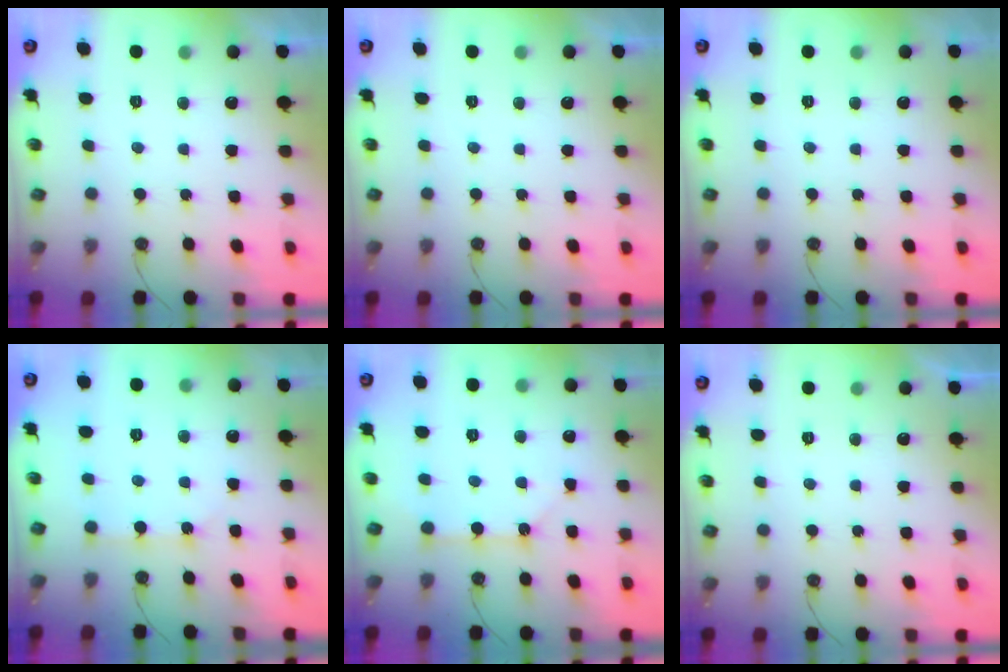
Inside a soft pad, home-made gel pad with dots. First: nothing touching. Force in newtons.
{"total": 0.0}
{"total": 0.0}
{"total": 2.4, "press": 2.4, "slide": 0.3}
{"total": 3.1, "press": 3.1, "slide": 0.1}
{"total": 0.0}